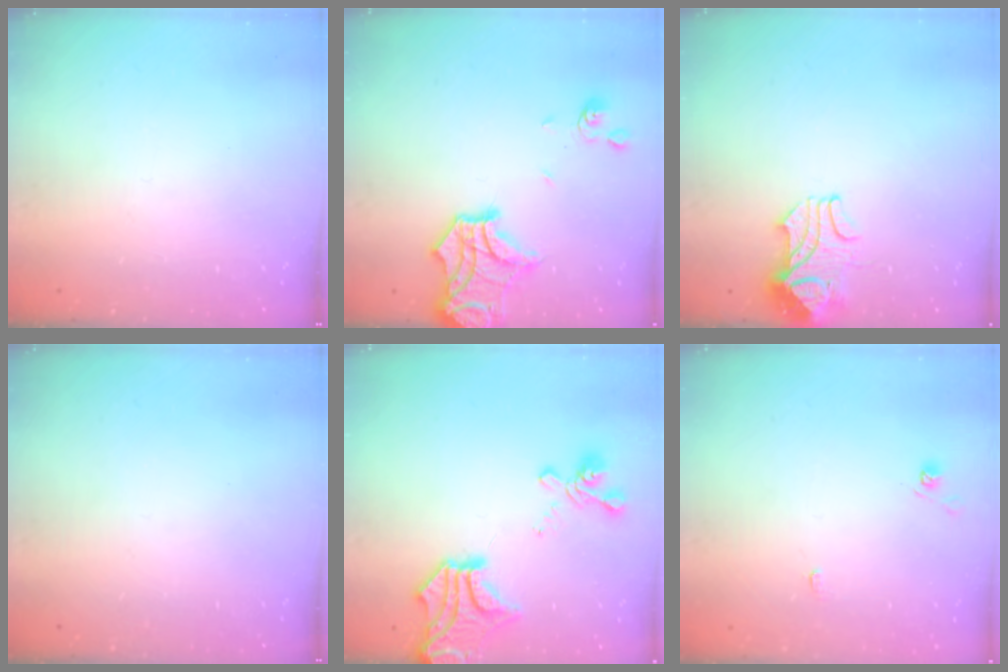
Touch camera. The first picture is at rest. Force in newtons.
{"total": 11.6, "press": 11.4, "slide": 2.6}
{"total": 2.2, "press": 2.0, "slide": 0.8}
{"total": 0.0}
{"total": 6.7, "press": 5.6, "slide": 3.6}
{"total": 1.7, "press": 1.7, "slide": 0.3}